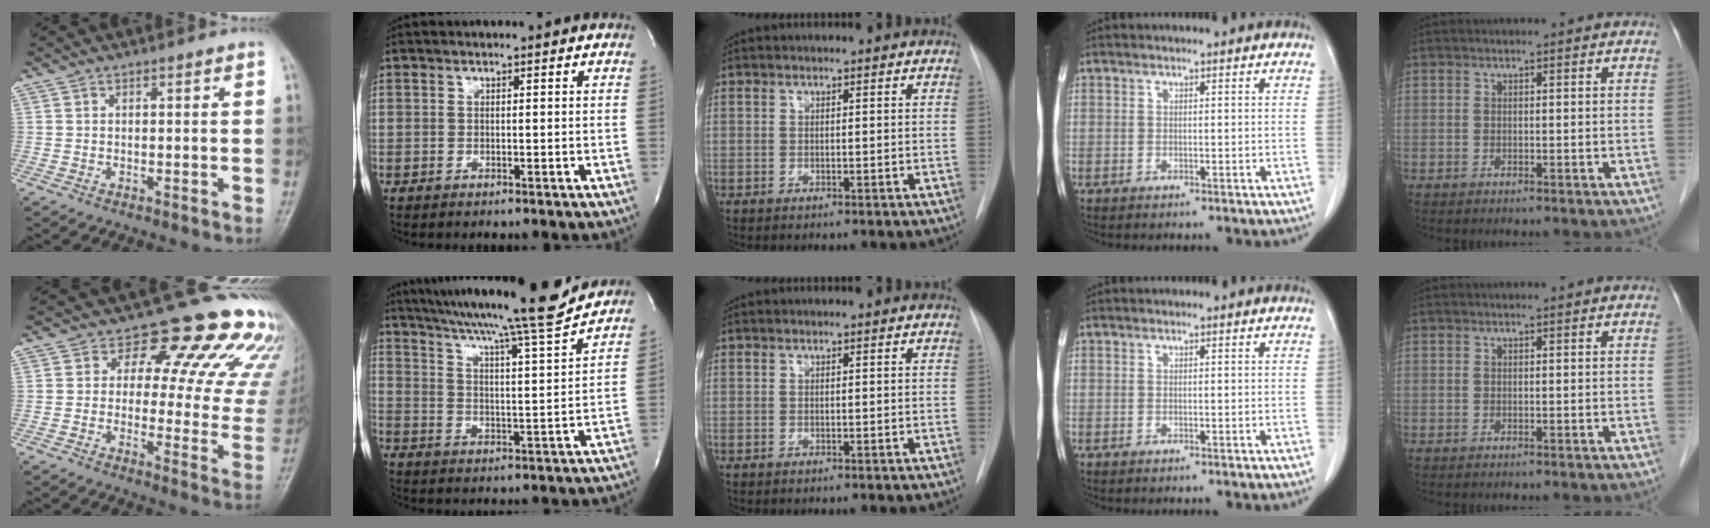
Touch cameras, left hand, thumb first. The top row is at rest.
{"thumb": {"total": 17.7, "force": [13.1, 7.7, 8.9], "torque": [-0.045, -0.064, 0.128]}, "index": {"total": 18.5, "force": [16.4, -1.1, 8.4], "torque": [-0.142, -0.028, 0.241]}}